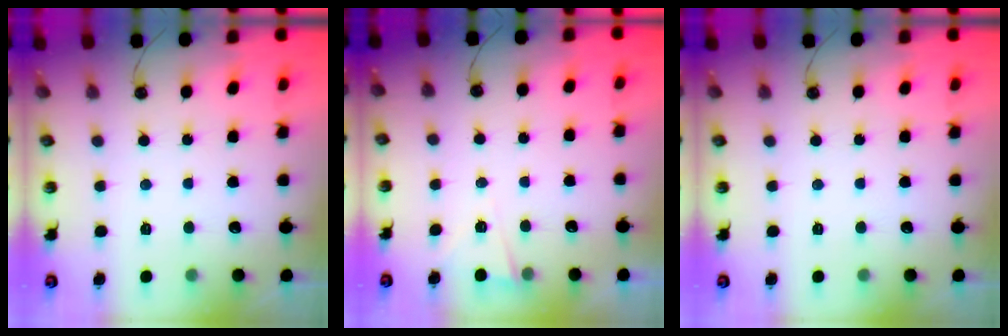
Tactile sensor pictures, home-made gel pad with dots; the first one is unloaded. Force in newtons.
{"total": 3.0, "press": 2.8, "slide": 1.0}
{"total": 0.0}